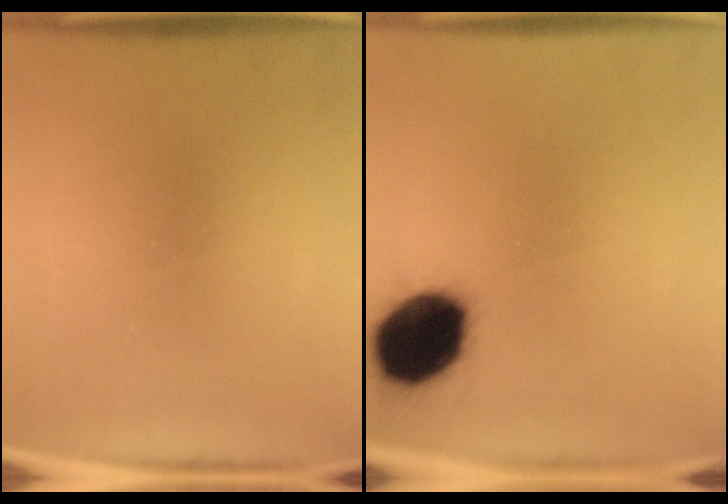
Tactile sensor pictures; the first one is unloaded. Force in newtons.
{"total": 15.9}